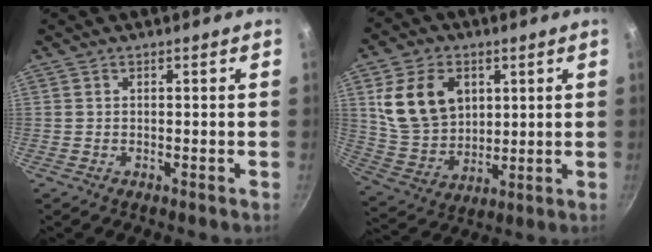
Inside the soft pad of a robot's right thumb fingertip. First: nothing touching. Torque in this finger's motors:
{"motor_torque": [-0.36, 2.24, 0.55, -0.32, 0.12]}